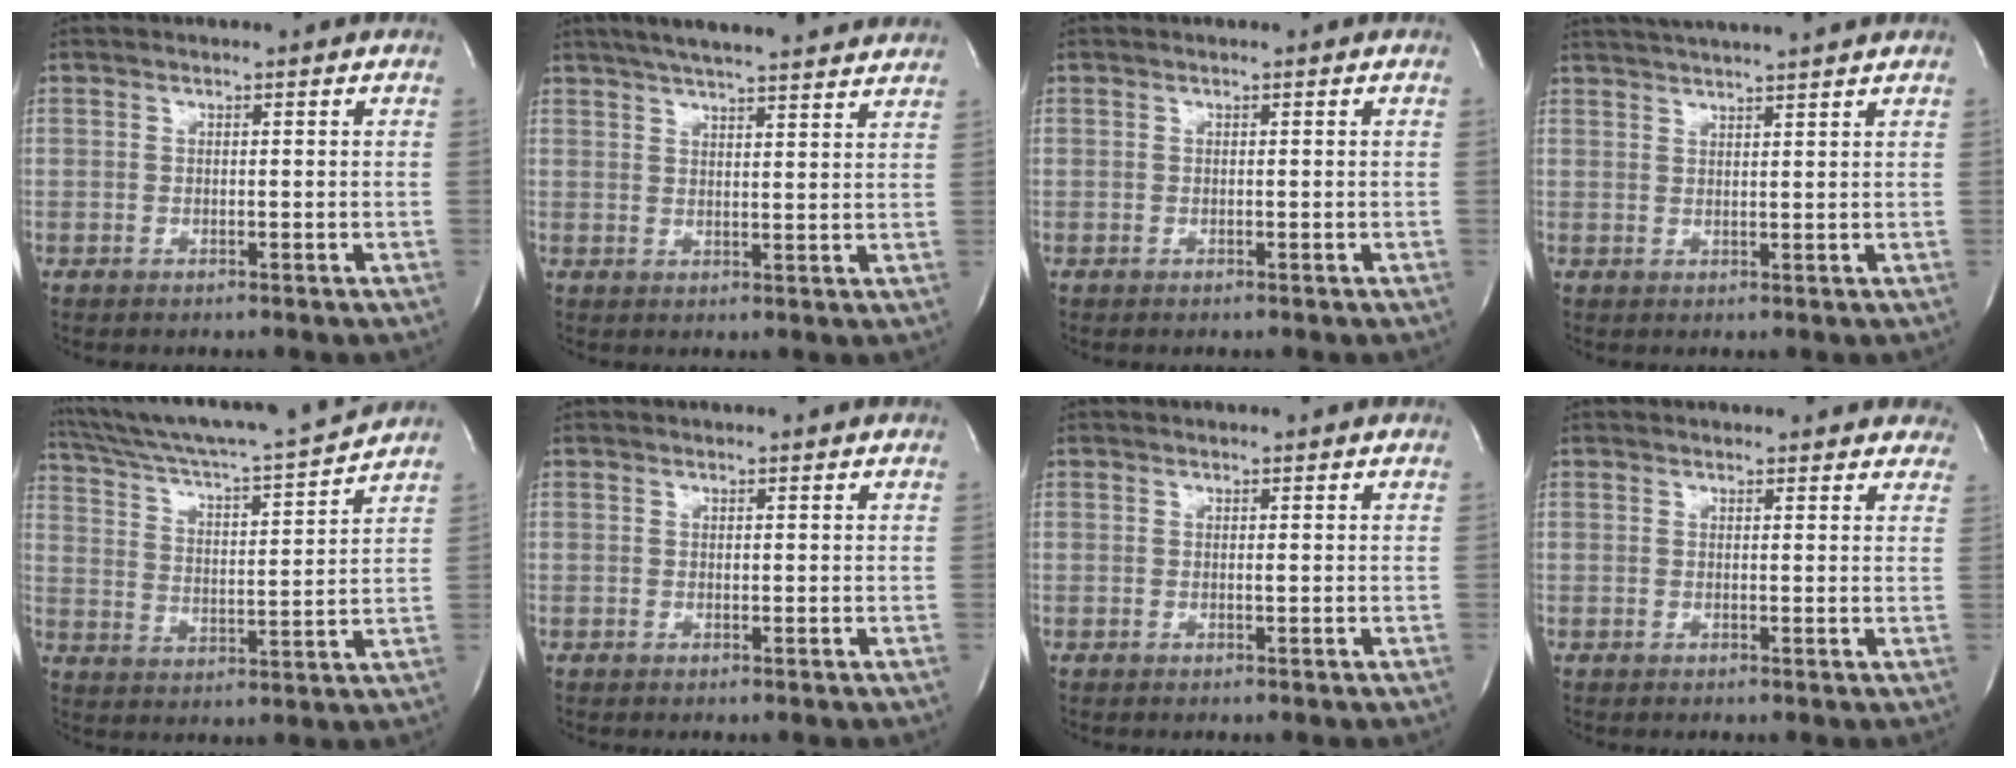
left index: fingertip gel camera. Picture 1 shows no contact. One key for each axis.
{"total": 17.0, "fx": 15.1, "fy": 1.6, "fz": 7.8, "tx": -0.125, "ty": 0.030, "tz": 0.197}
{"total": 0.0}
{"total": 9.3, "fx": 8.5, "fy": -0.9, "fz": 3.6, "tx": -0.070, "ty": 0.020, "tz": 0.118}
{"total": 17.2, "fx": 16.1, "fy": -1.3, "fz": 5.9, "tx": -0.115, "ty": -0.034, "tz": 0.249}
{"total": 0.8, "fx": 0.8, "fy": 0.3, "fz": 0.2, "tx": -0.008, "ty": 0.003, "tz": 0.008}
{"total": 1.1, "fx": 0.9, "fy": 0.2, "fz": 0.5, "tx": -0.013, "ty": 0.002, "tz": 0.007}
{"total": 10.6, "fx": 9.8, "fy": 3.2, "fz": 2.4, "tx": -0.005, "ty": 0.003, "tz": 0.091}